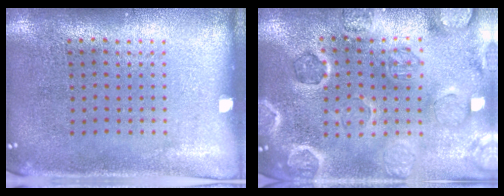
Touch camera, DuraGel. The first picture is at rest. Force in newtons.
{"total": 2.6, "press": 2.6, "slide": 0.4}